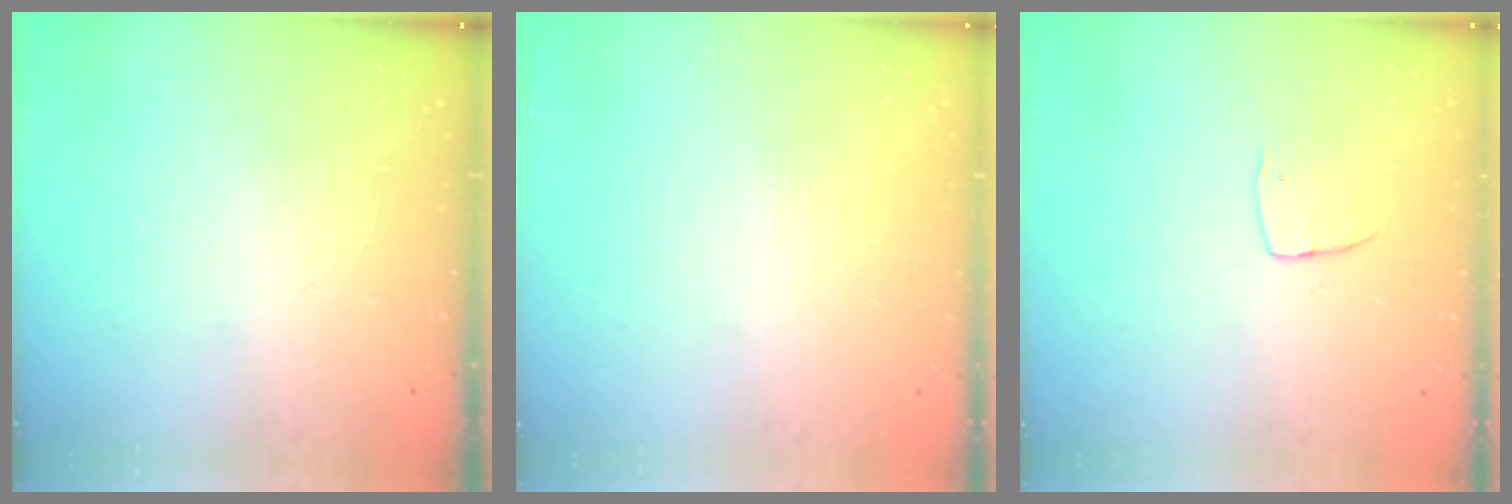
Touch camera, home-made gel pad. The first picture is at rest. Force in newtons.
{"total": 0.0}
{"total": 4.8, "press": 4.8, "slide": 0.4}